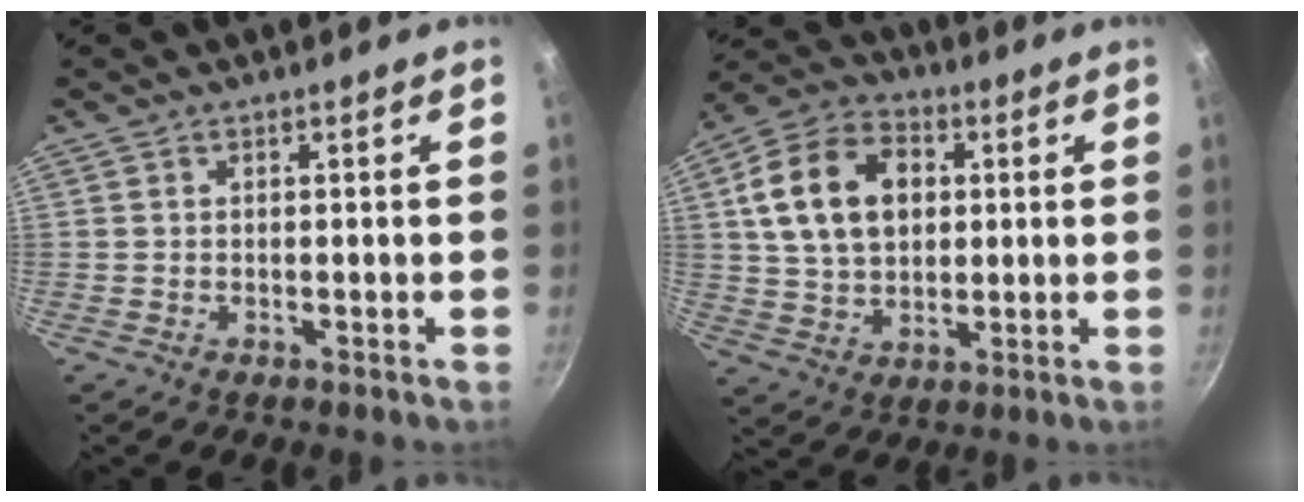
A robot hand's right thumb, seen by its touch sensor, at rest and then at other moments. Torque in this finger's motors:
{"motor_torque": [-1.06, 1.69, 0.56, 0.67, 0.14]}